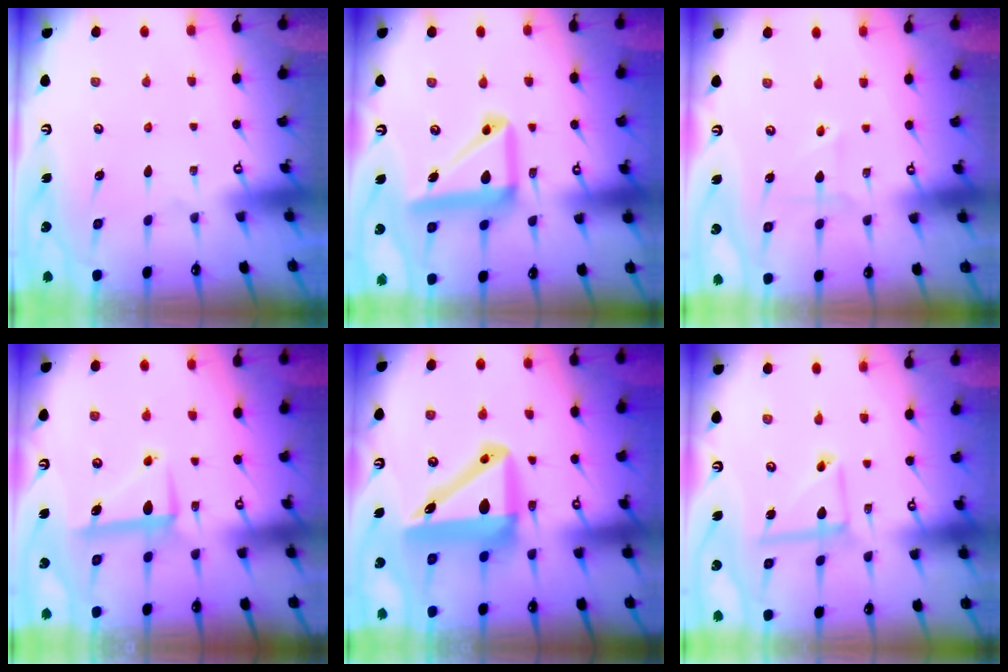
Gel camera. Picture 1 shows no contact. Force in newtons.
{"total": 15.3, "press": 15.3, "slide": 1.5}
{"total": 2.0, "press": 1.9, "slide": 0.5}
{"total": 7.2, "press": 7.1, "slide": 1.0}
{"total": 13.5, "press": 13.1, "slide": 3.0}
{"total": 7.2, "press": 7.2, "slide": 0.7}